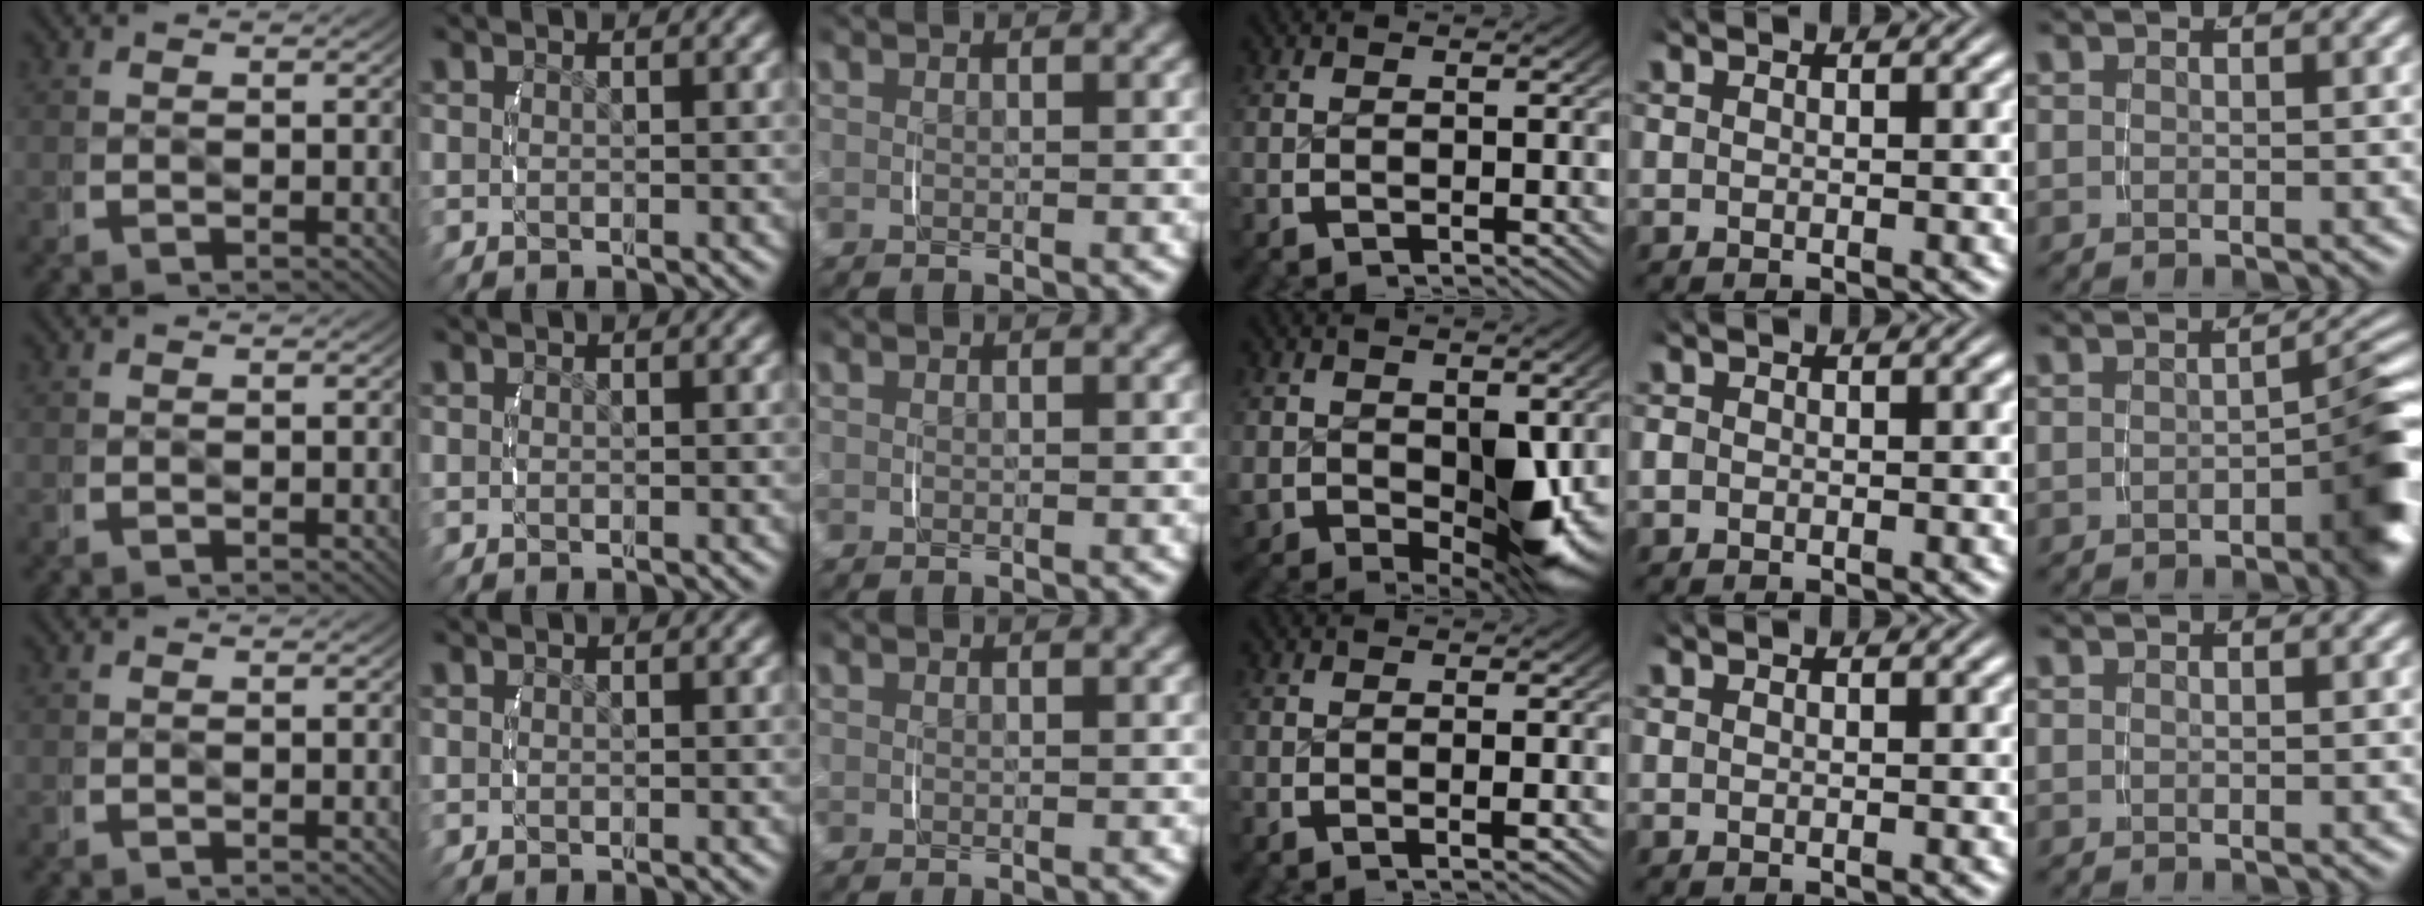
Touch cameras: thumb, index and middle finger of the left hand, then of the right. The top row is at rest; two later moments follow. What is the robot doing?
{"motion": "lift_and_place", "object": "jar lid"}